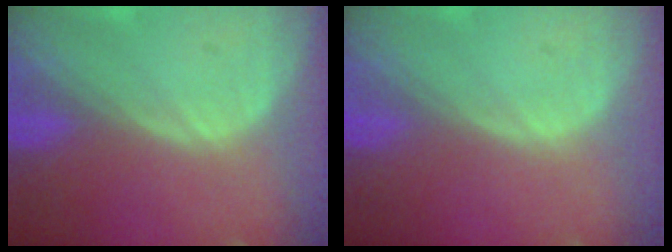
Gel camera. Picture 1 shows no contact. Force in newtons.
{"total": 0.0}